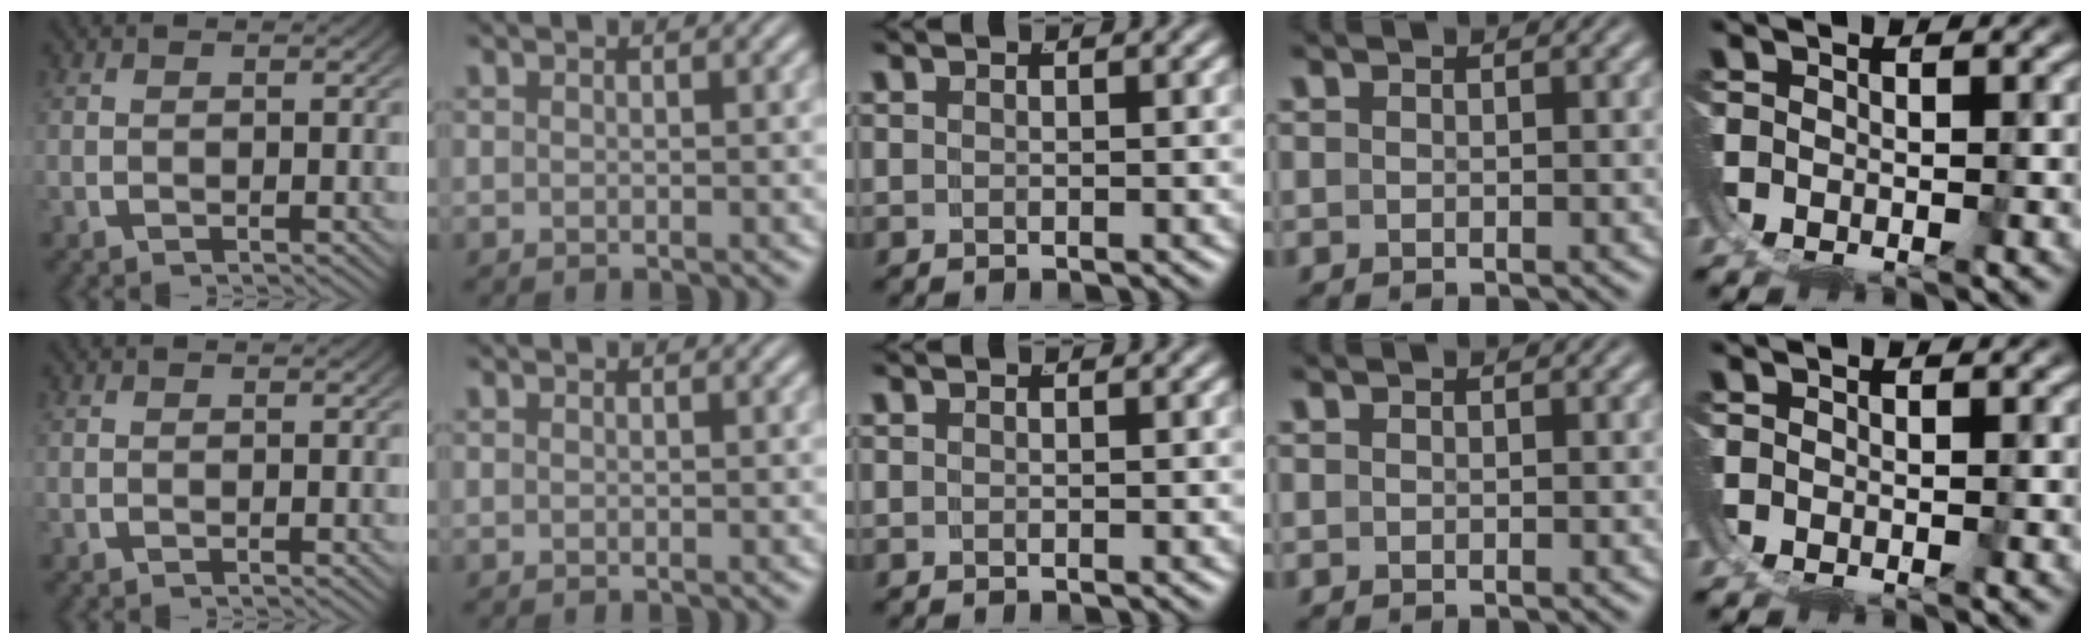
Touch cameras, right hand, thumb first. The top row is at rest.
{}